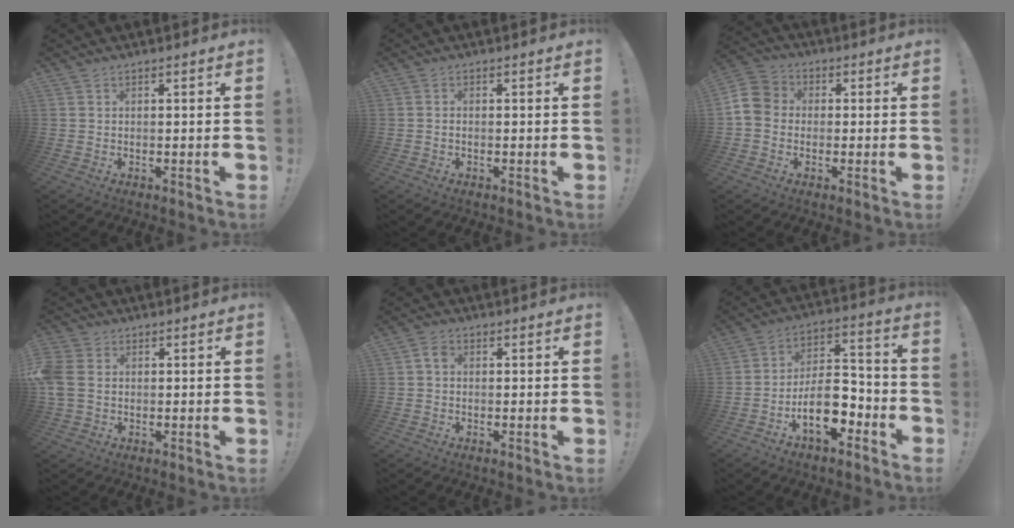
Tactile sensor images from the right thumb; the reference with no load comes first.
{"total": 0.7, "force": [-0.4, 0.3, 0.5], "torque": [-0.016, 0.003, -0.007]}
{"total": 8.5, "force": [-1.1, 7.2, 4.3], "torque": [-0.084, 0.025, -0.016]}
{"total": 7.3, "force": [0.4, 5.6, 4.7], "torque": [-0.116, 0.011, 0.015]}
{"total": 2.4, "force": [0.2, 1.7, 1.6], "torque": [-0.031, 0.008, 0.002]}
{"total": 14.2, "force": [-7.0, 7.5, 9.8], "torque": [-0.173, 0.046, -0.113]}